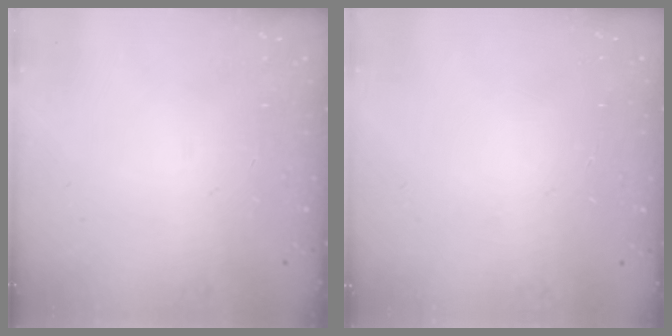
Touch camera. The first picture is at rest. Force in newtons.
{"total": 0.0}